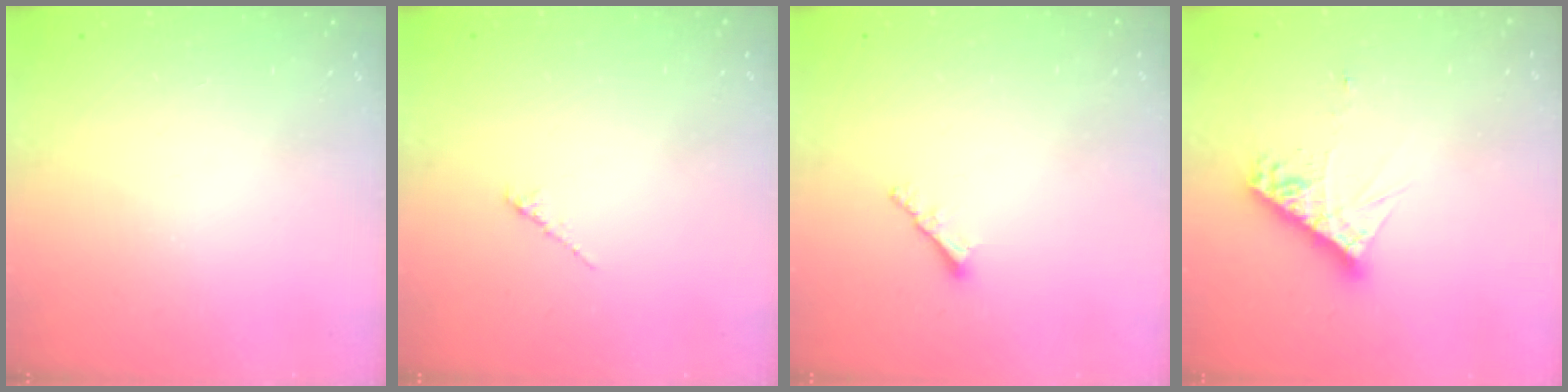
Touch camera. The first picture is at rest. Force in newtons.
{"total": 1.2, "press": 1.1, "slide": 0.4}
{"total": 2.1, "press": 2.0, "slide": 0.5}
{"total": 9.6, "press": 9.6, "slide": 0.7}